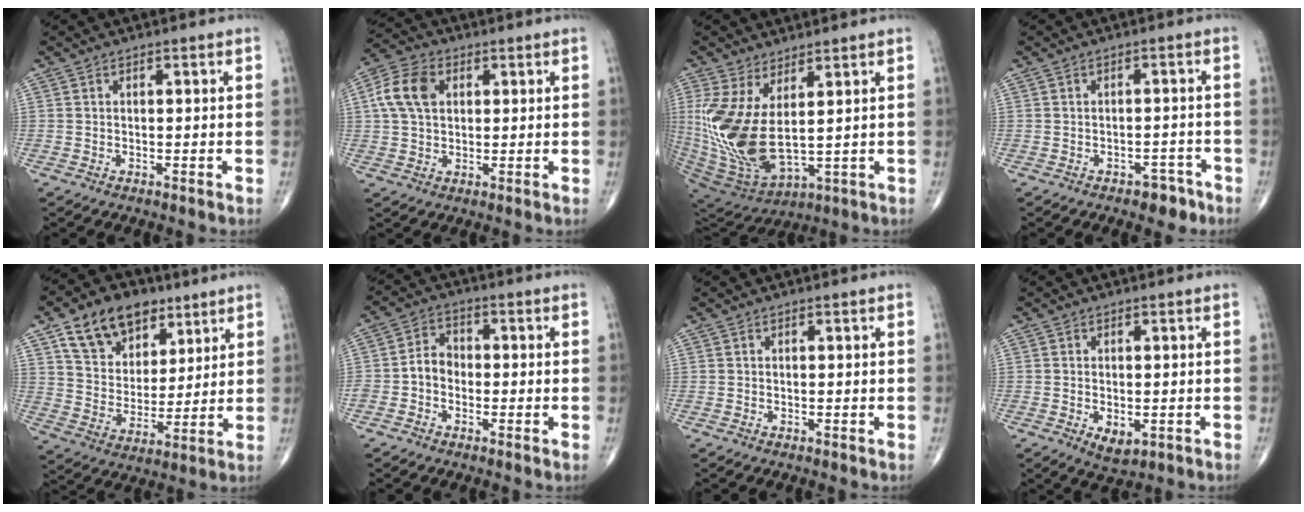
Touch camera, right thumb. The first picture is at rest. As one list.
[{"total": 8.9, "force": [2.1, 6.2, 6.0], "torque": [-0.114, 0.012, 0.035]}, {"total": 16.1, "force": [2.7, 7.4, 14.0], "torque": [-0.312, -0.037, 0.076]}, {"total": 3.8, "force": [-2.5, 2.2, 1.8], "torque": [-0.006, 0.020, -0.028]}, {"total": 15.6, "force": [8.8, 10.3, 7.6], "torque": [-0.095, -0.030, 0.159]}, {"total": 4.9, "force": [-1.4, 3.9, 2.6], "torque": [-0.034, 0.023, -0.035]}, {"total": 0.0}, {"total": 3.9, "force": [-1.1, 2.2, 3.0], "torque": [-0.045, -0.007, -0.008]}]